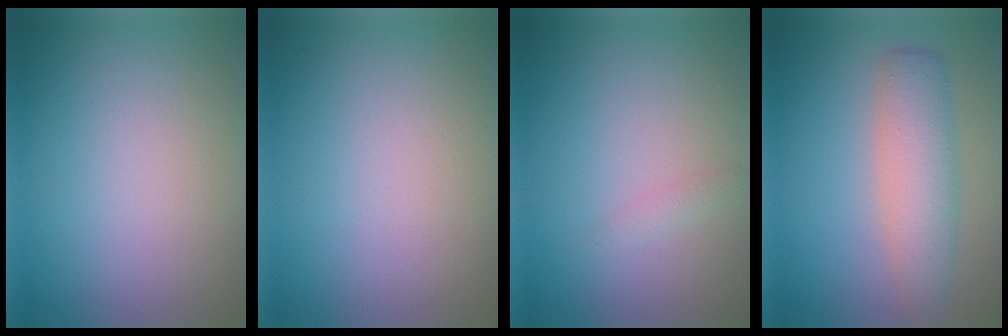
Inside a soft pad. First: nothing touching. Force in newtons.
{"total": 0.0}
{"total": 0.7, "press": 0.7, "slide": 0.0}
{"total": 4.2, "press": 4.2, "slide": 0.1}